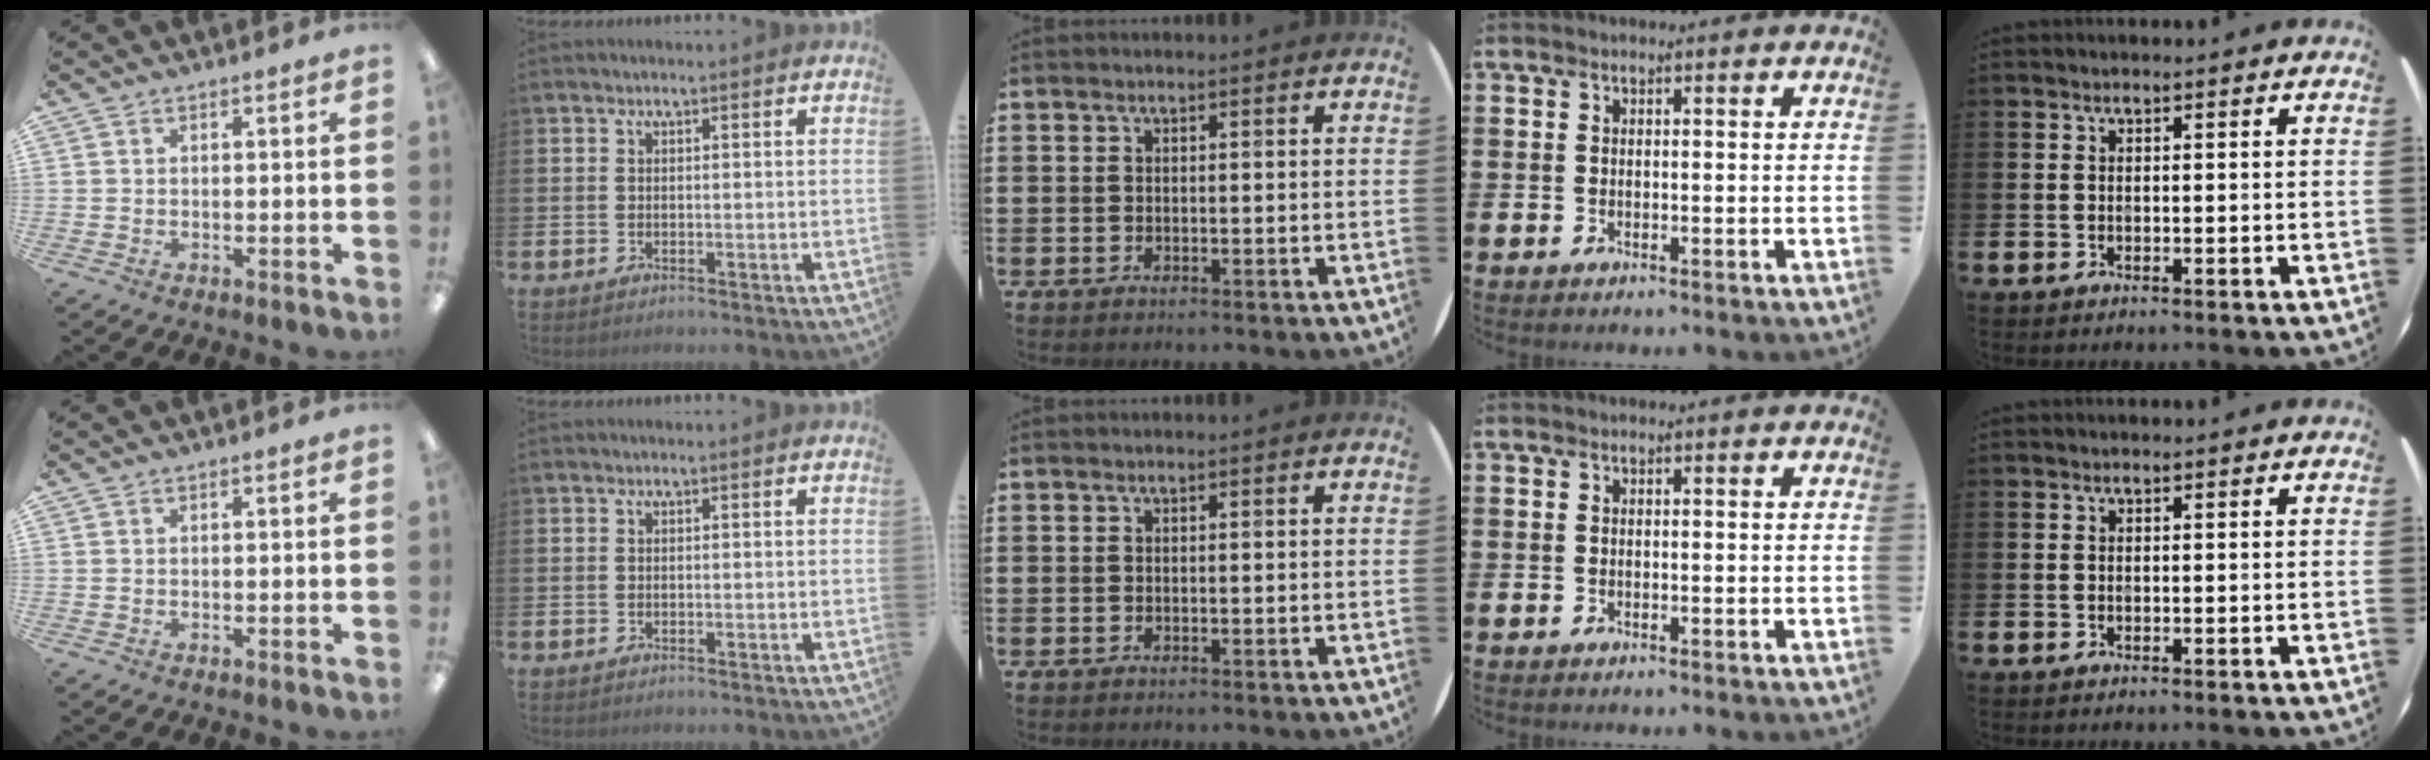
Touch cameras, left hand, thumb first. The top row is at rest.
{}